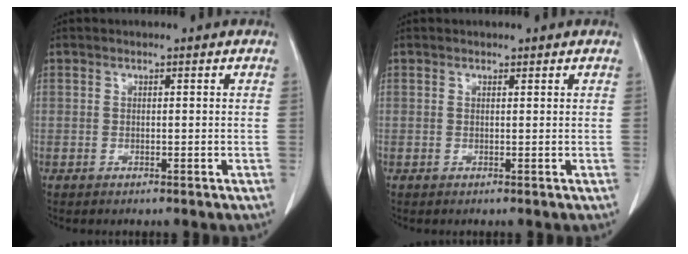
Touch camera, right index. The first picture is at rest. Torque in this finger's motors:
{"motor_torque": [0.06, 0.11, 0.04, 0.02]}